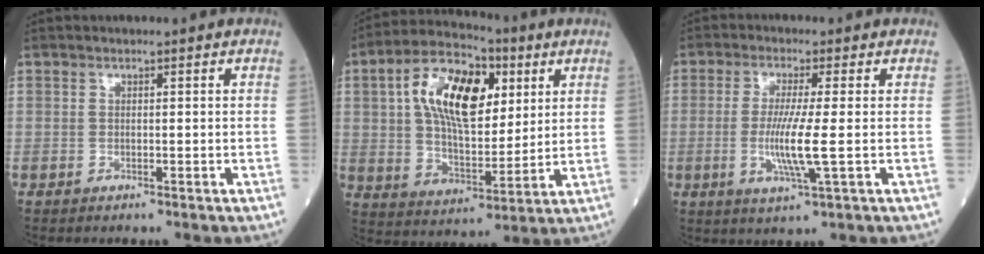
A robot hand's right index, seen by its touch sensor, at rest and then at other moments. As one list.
[{"total": 16.4, "force": [5.2, 7.7, 13.5], "torque": [-0.253, 0.024, 0.089]}, {"total": 7.0, "force": [-0.9, -0.3, 7.0], "torque": [-0.143, -0.016, -0.018]}]